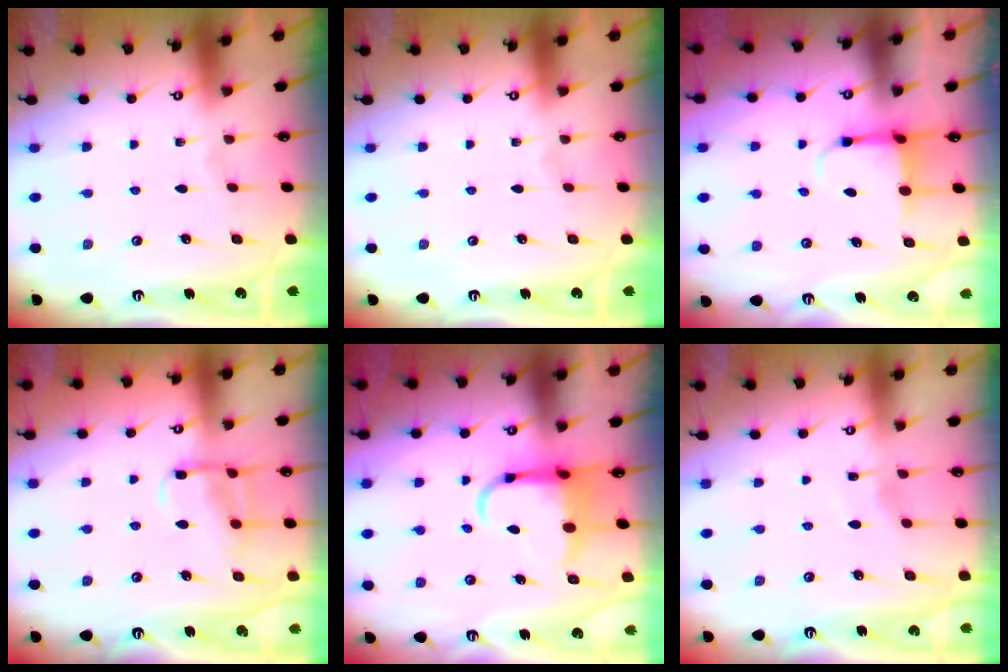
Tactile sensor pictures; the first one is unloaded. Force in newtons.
{"total": 0.0}
{"total": 3.9, "press": 3.7, "slide": 1.3}
{"total": 11.4, "press": 11.3, "slide": 1.2}
{"total": 6.8, "press": 6.6, "slide": 1.7}
{"total": 2.8, "press": 2.7, "slide": 0.3}